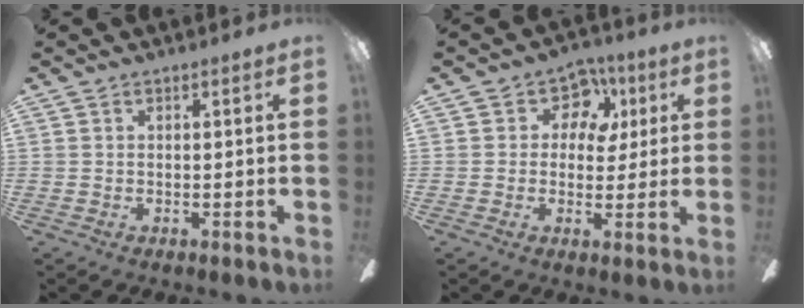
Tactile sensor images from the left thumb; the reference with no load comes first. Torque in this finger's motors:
{"motor_torque": [-0.21, 0.36, -0.27, 0.18, -0.01]}